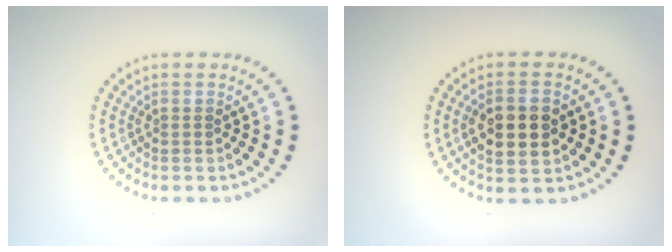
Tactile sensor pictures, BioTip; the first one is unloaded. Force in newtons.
{"total": 4.5, "press": 4.5, "slide": 0.2}